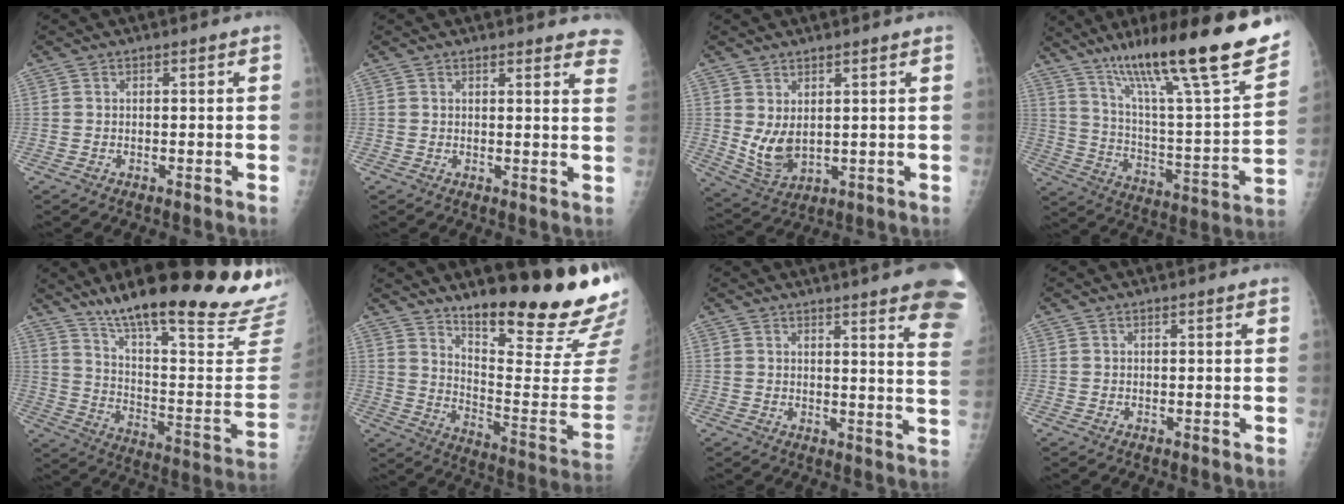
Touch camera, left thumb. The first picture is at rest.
{"total": 9.6, "force": [9.0, 1.8, 2.8], "torque": [0.009, -0.037, 0.073]}
{"total": 6.9, "force": [1.9, 3.9, 5.4], "torque": [-0.091, -0.025, 0.052]}
{"total": 28.4, "force": [19.1, 3.6, 20.8], "torque": [-0.308, -0.061, 0.305]}
{"total": 30.8, "force": [24.7, 3.9, 18.1], "torque": [-0.235, -0.146, 0.350]}
{"total": 23.2, "force": [17.9, 3.4, 14.4], "torque": [-0.184, -0.142, 0.263]}
{"total": 16.9, "force": [12.6, 1.8, 11.1], "torque": [-0.115, -0.069, 0.131]}
{"total": 0.0}